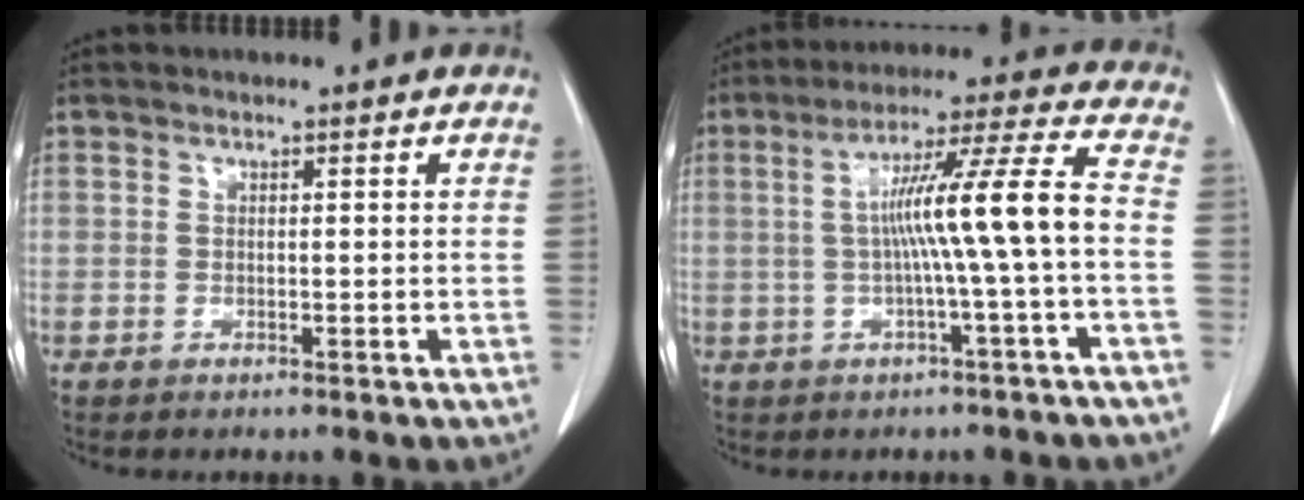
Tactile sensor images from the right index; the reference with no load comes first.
{"total": 11.1, "force": [-0.9, -1.3, 11.0], "torque": [-0.182, 0.021, -0.012]}